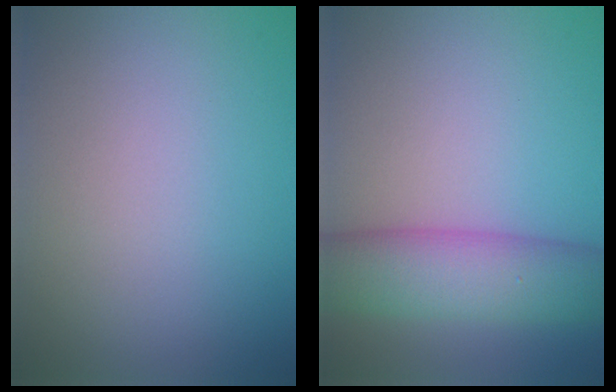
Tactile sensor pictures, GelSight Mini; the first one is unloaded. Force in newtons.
{"total": 7.9, "press": 7.9, "slide": 0.4}